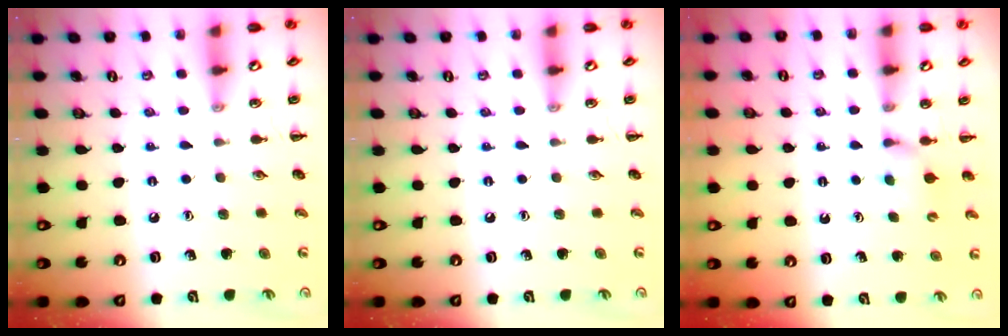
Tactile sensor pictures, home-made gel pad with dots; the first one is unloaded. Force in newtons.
{"total": 0.0}
{"total": 2.5, "press": 2.3, "slide": 1.0}